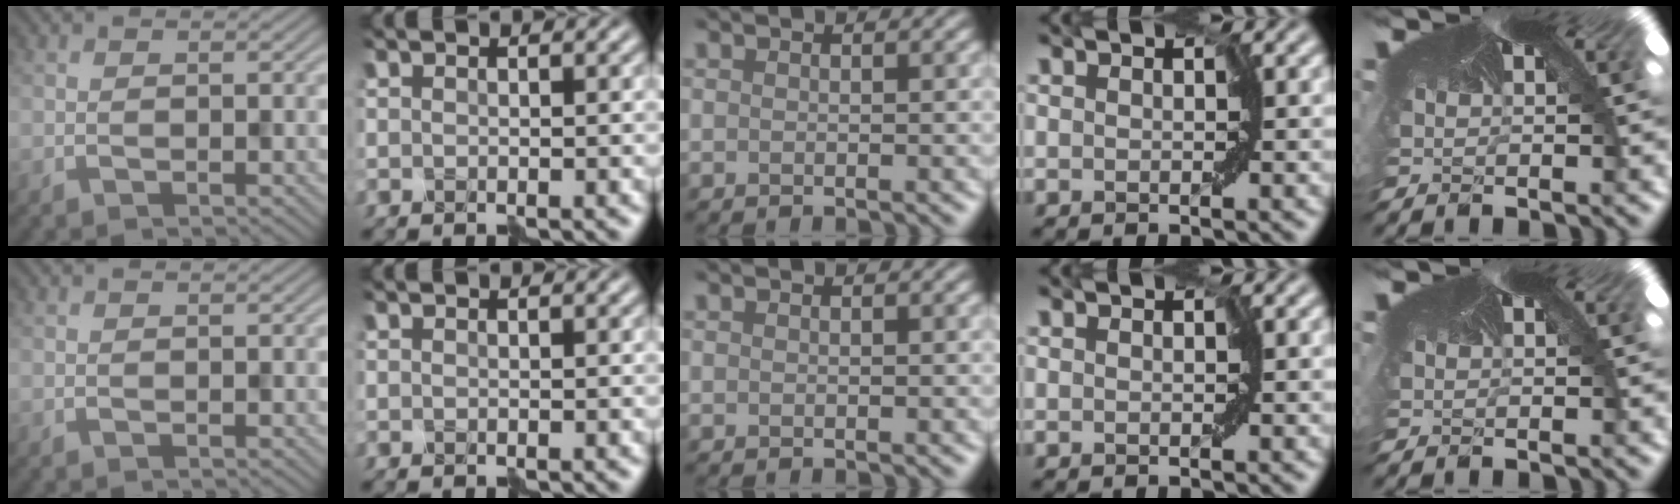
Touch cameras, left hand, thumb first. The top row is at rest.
{}